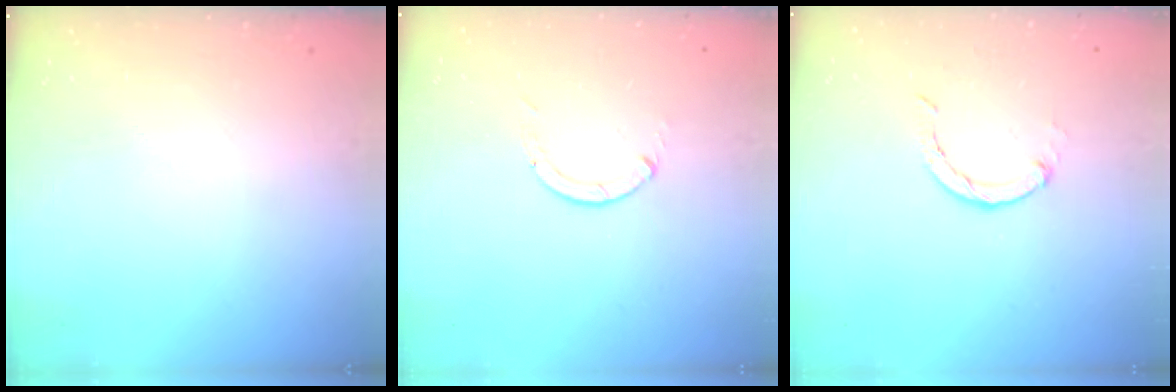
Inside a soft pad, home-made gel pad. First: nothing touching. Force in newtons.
{"total": 0.0}
{"total": 3.0, "press": 3.0, "slide": 0.4}